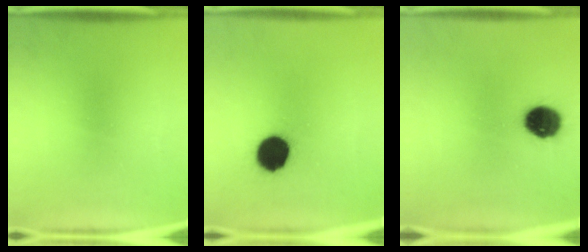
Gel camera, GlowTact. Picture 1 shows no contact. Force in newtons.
{"total": 11.4}
{"total": 9.9}